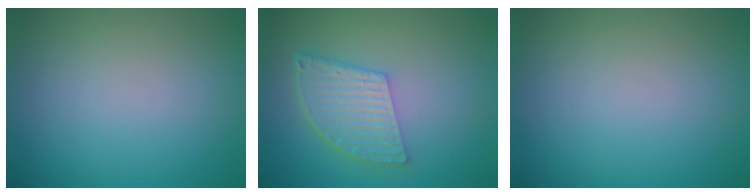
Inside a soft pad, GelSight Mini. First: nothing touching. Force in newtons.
{"total": 5.1, "press": 3.7, "slide": 3.6}
{"total": 0.0}